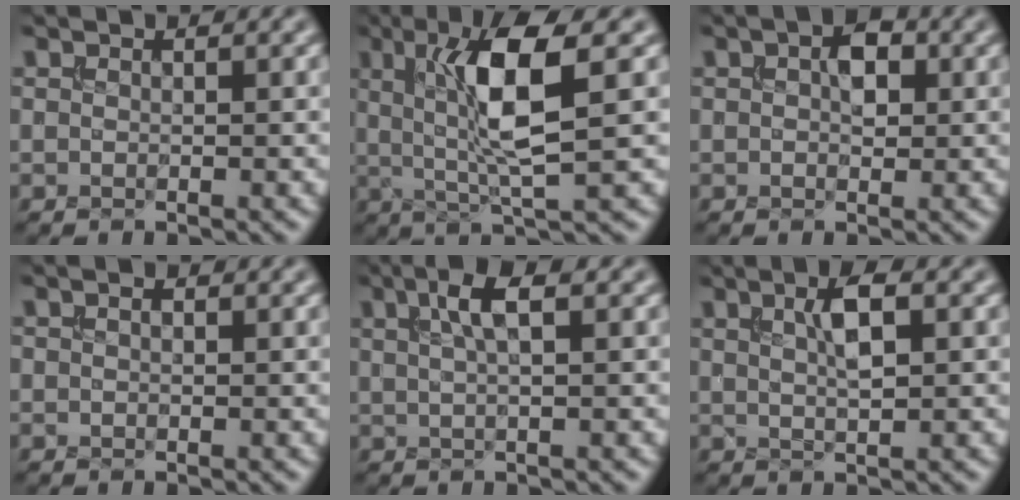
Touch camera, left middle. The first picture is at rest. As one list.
[{"total": 7.1, "force": [1.3, 1.3, 6.9], "torque": [-0.126, -0.002, 0.030]}, {"total": 2.4, "force": [0.2, 1.5, 1.8], "torque": [-0.024, 0.005, 0.000]}, {"total": 0.7, "force": [-0.2, 0.5, 0.5], "torque": [-0.005, 0.000, -0.003]}, {"total": 3.0, "force": [1.1, 0.8, 2.7], "torque": [-0.044, 0.008, 0.020]}, {"total": 2.8, "force": [0.8, 0.7, 2.6], "torque": [-0.044, 0.007, 0.015]}]